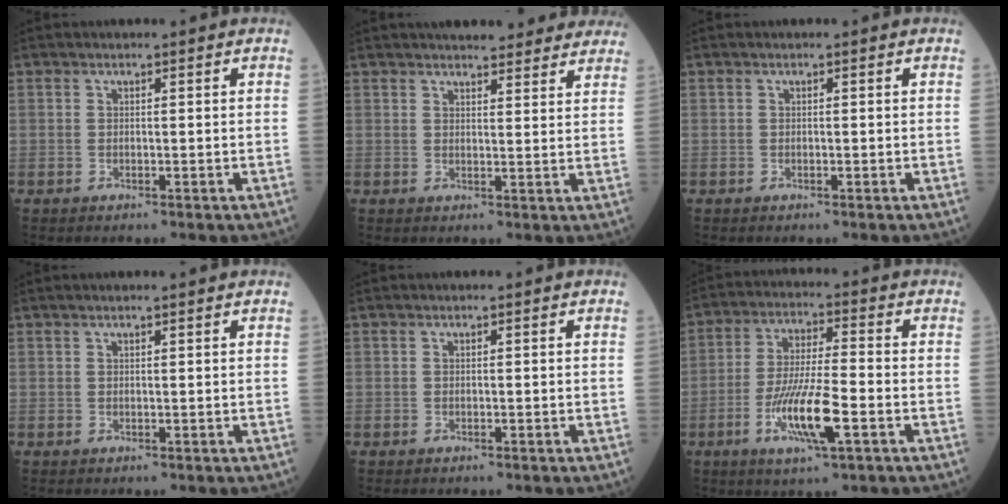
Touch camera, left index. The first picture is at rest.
{"total": 12.4, "force": [11.2, 3.0, 4.6], "torque": [-0.036, 0.009, 0.121]}
{"total": 0.0}
{"total": 1.4, "force": [1.1, 0.0, 0.9], "torque": [-0.012, 0.012, 0.017]}
{"total": 0.0}
{"total": 10.3, "force": [-4.0, 1.2, 9.4], "torque": [-0.185, -0.016, -0.074]}